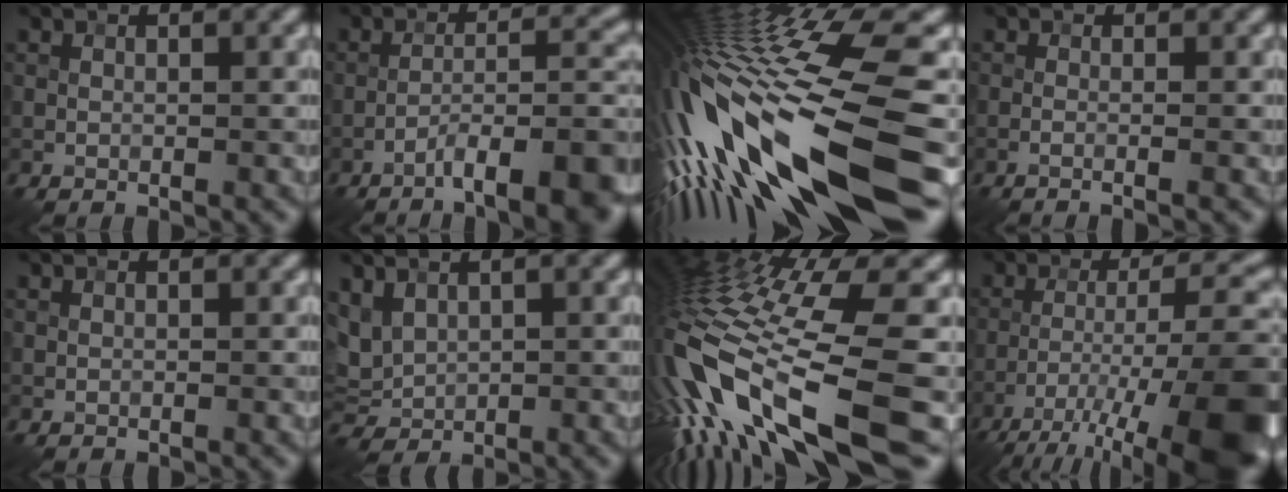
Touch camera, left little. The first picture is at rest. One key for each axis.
{"total": 9.2, "fx": -5.6, "fy": 2.0, "fz": 7.0, "tx": -0.099, "ty": 0.013, "tz": -0.086}
{"total": 18.1, "fx": -4.8, "fy": 3.9, "fz": 17.0, "tx": -0.316, "ty": -0.013, "tz": -0.075}
{"total": 1.8, "fx": -0.5, "fy": 0.6, "fz": 1.6, "tx": -0.008, "ty": 0.001, "tz": -0.027}
{"total": 0.0}
{"total": 3.2, "fx": 1.5, "fy": 2.1, "fz": 1.8, "tx": -0.044, "ty": 0.002, "tz": 0.036}
{"total": 17.6, "fx": -6.5, "fy": 4.7, "fz": 15.6, "tx": -0.320, "ty": -0.031, "tz": -0.104}
{"total": 15.2, "fx": -8.0, "fy": 4.3, "fz": 12.1, "tx": -0.198, "ty": 0.000, "tz": -0.126}